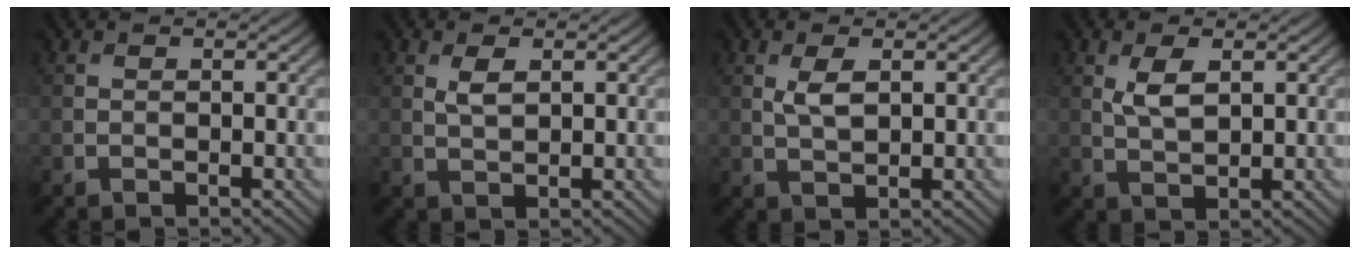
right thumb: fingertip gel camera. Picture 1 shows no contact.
{"total": 2.1, "force": [0.8, 0.9, 1.8], "torque": [-0.041, -0.002, 0.019]}
{"total": 2.9, "force": [0.9, 1.2, 2.5], "torque": [-0.058, -0.001, 0.020]}
{"total": 3.6, "force": [1.2, 1.5, 3.1], "torque": [-0.070, -0.001, 0.027]}